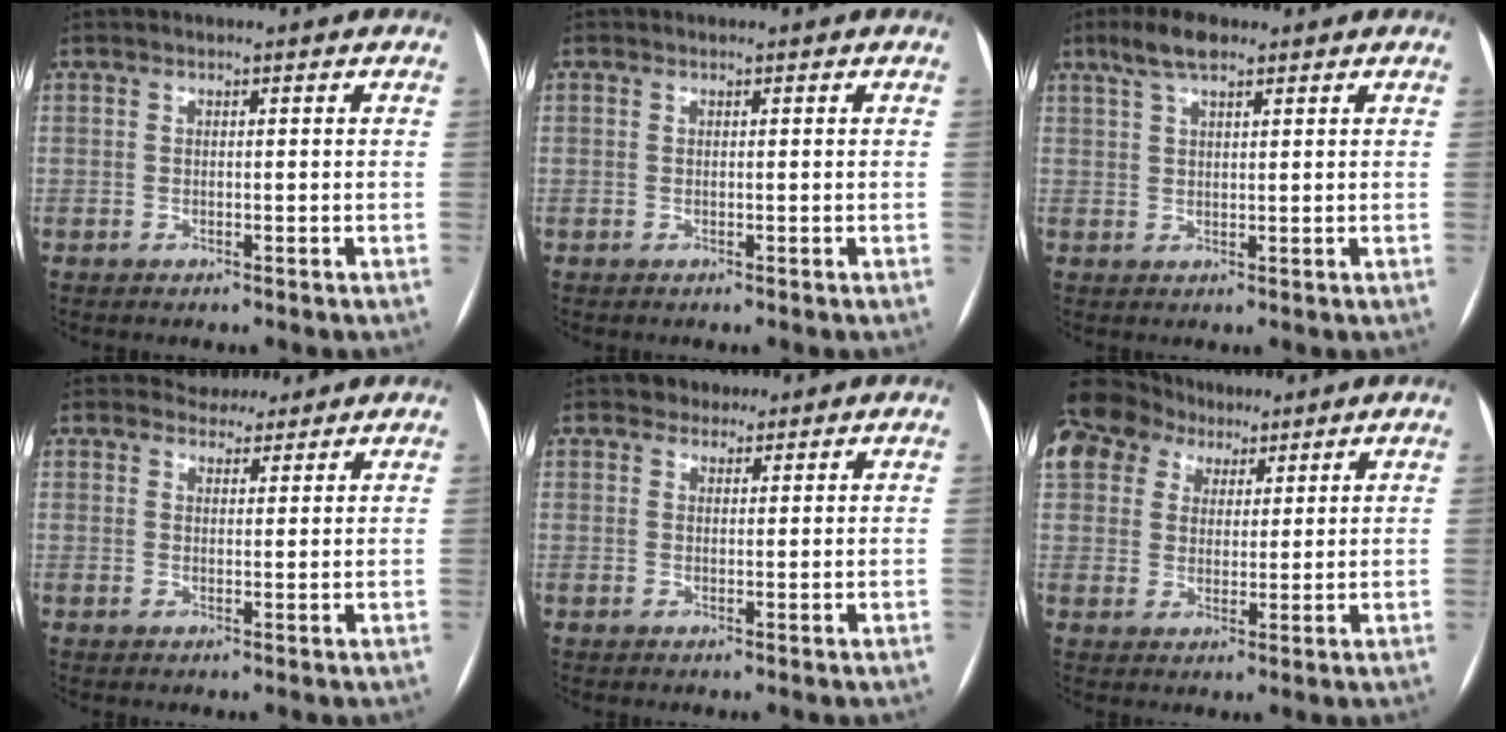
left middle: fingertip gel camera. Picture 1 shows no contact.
{"total": 0.0}
{"total": 4.8, "force": [3.4, 1.3, 3.2], "torque": [-0.072, 0.017, 0.064]}
{"total": 3.4, "force": [3.0, 1.5, -0.1], "torque": [0.004, 0.005, 0.041]}
{"total": 2.5, "force": [1.9, 1.6, 0.1], "torque": [0.002, 0.008, 0.024]}
{"total": 17.8, "force": [11.7, 11.8, 6.5], "torque": [-0.210, 0.066, 0.220]}